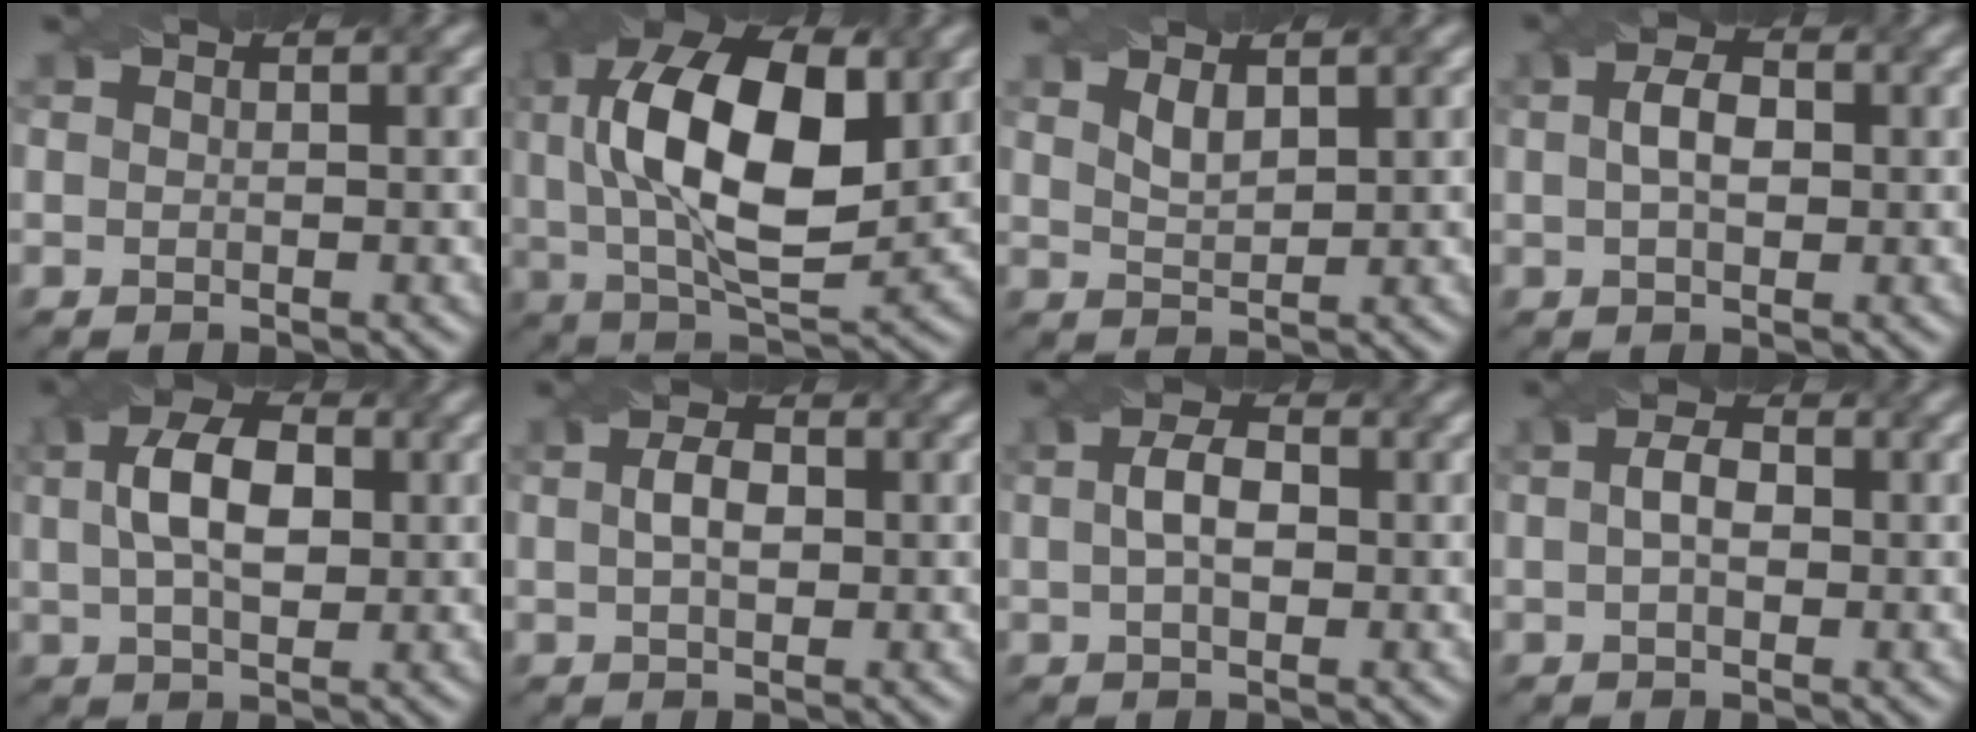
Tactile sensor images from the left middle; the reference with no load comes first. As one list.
[{"total": 13.8, "force": [2.4, 6.7, 11.8], "torque": [-0.214, 0.009, 0.041]}, {"total": 1.6, "force": [1.1, 0.6, 1.0], "torque": [-0.023, -0.002, 0.025]}, {"total": 3.2, "force": [0.3, 1.9, 2.5], "torque": [-0.049, 0.006, 0.001]}, {"total": 6.2, "force": [1.1, 3.6, 5.0], "torque": [-0.092, 0.013, 0.014]}, {"total": 2.7, "force": [0.2, 1.6, 2.2], "torque": [-0.045, 0.005, 0.002]}, {"total": 3.5, "force": [0.2, 2.0, 2.8], "torque": [-0.053, 0.006, -0.001]}, {"total": 2.8, "force": [0.1, 1.7, 2.2], "torque": [-0.043, 0.008, -0.001]}]